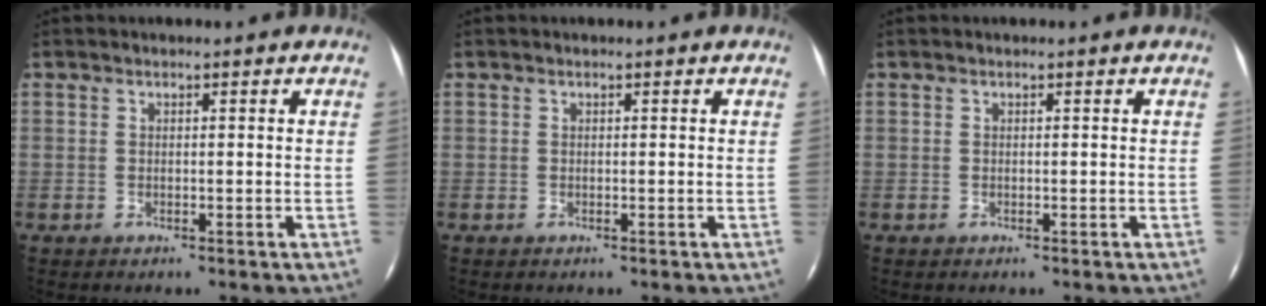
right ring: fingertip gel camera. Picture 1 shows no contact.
{"total": 0.0}
{"total": 0.0}